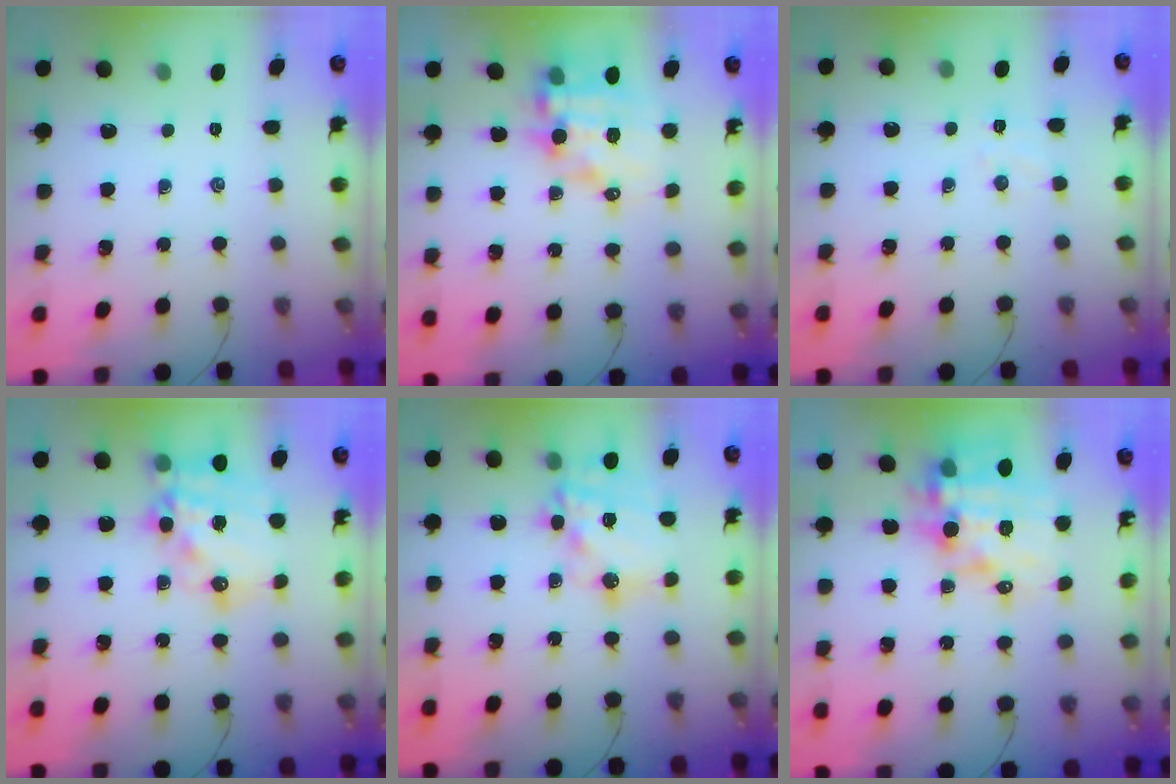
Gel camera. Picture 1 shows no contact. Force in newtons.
{"total": 9.3, "press": 8.9, "slide": 2.8}
{"total": 3.7, "press": 3.6, "slide": 0.9}
{"total": 19.2, "press": 18.6, "slide": 4.5}
{"total": 20.2, "press": 19.8, "slide": 4.2}
{"total": 14.1, "press": 13.6, "slide": 3.5}